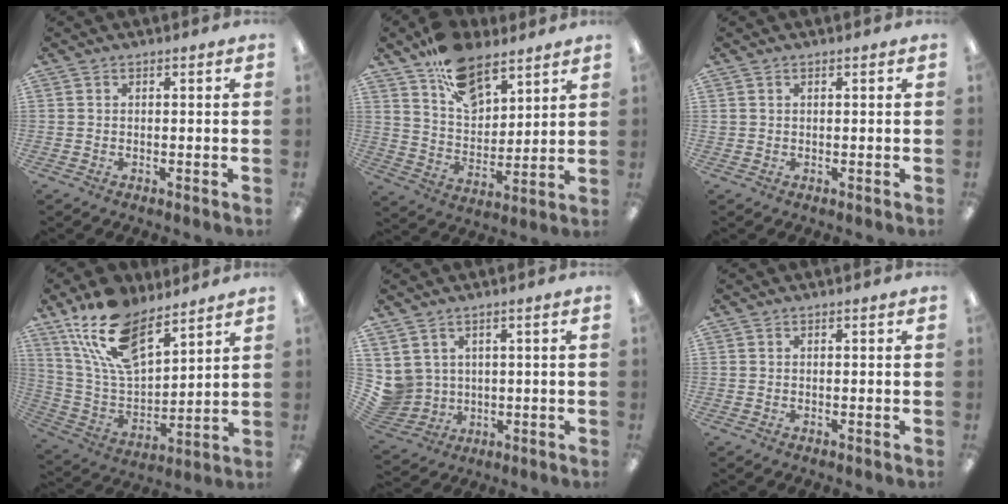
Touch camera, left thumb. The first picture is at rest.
{"total": 14.2, "force": [9.6, 7.8, 6.9], "torque": [-0.115, -0.051, 0.180]}
{"total": 0.7, "force": [0.3, 0.5, 0.3], "torque": [-0.007, 0.004, 0.005]}
{"total": 18.4, "force": [12.5, 8.4, 10.6], "torque": [-0.220, -0.058, 0.227]}
{"total": 6.0, "force": [2.4, 5.4, 0.7], "torque": [-0.050, -0.015, 0.053]}
{"total": 0.0}